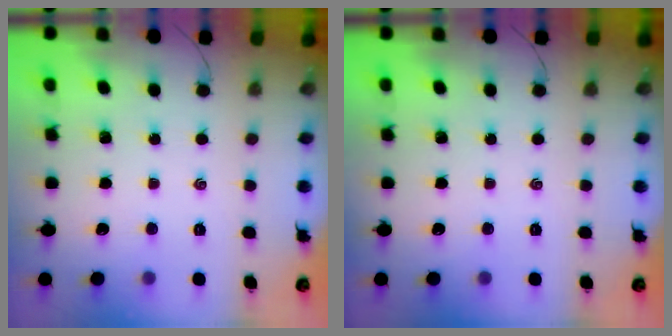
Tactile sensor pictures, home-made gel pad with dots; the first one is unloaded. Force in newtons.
{"total": 0.0}